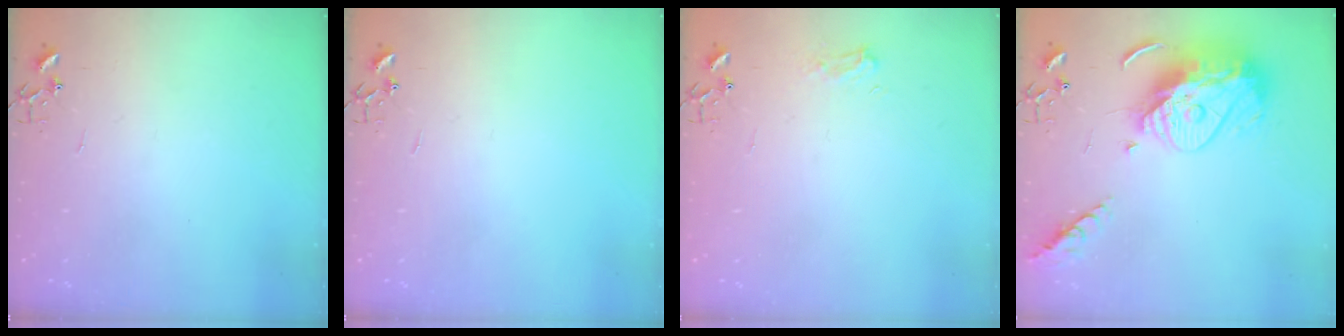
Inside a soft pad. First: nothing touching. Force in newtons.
{"total": 0.0}
{"total": 6.6, "press": 6.6, "slide": 0.5}
{"total": 17.5, "press": 17.4, "slide": 1.6}